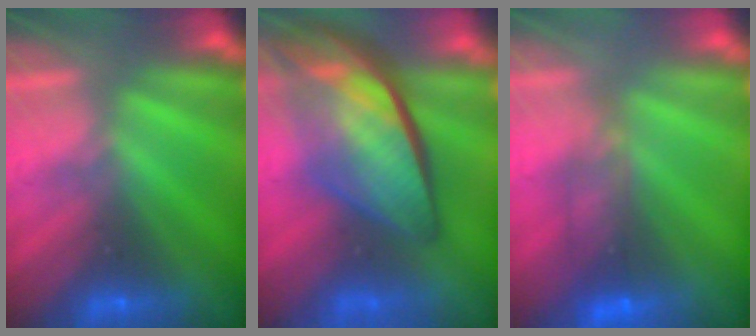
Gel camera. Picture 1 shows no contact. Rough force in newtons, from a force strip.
{"total": 7.6}
{"total": 6.9}